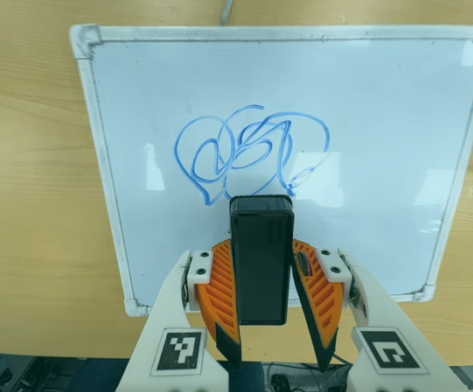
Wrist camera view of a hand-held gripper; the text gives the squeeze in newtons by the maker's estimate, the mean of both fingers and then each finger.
{"total": 5.9, "left": 5.2, "right": 6.6}